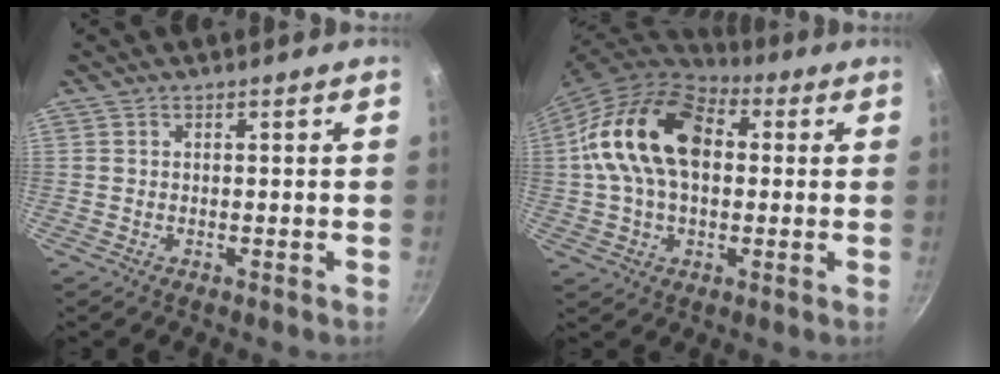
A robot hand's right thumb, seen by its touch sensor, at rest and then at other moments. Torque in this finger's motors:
{"motor_torque": [1.12, 3.89, 1.76, -0.65, 0.24]}